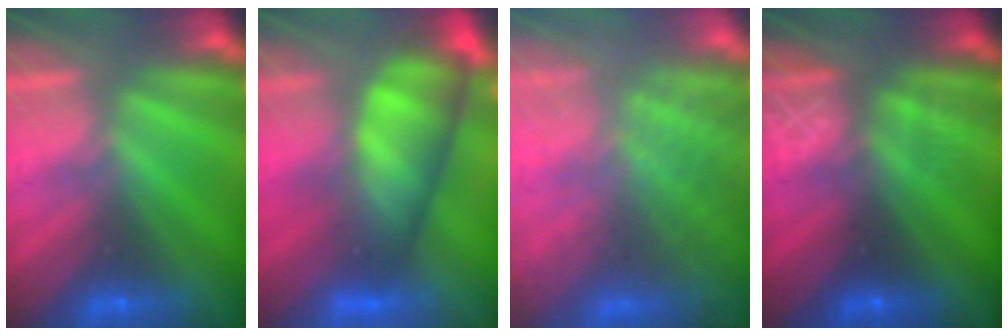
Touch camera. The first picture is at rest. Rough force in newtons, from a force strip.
{"total": 10.2}
{"total": 7.4}
{"total": 3.1}